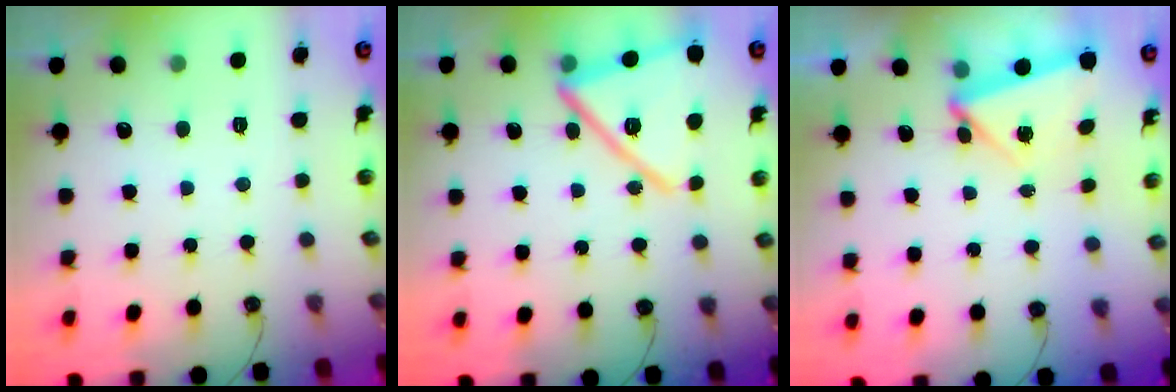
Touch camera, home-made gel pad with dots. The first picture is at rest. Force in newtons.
{"total": 18.2, "press": 18.1, "slide": 1.9}
{"total": 5.6, "press": 5.5, "slide": 0.8}